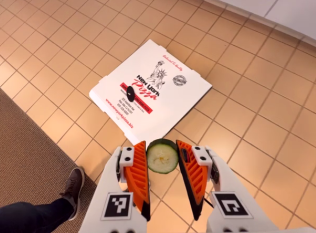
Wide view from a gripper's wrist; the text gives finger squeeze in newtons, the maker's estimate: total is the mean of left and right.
{"total": 7.2, "left": 7.3, "right": 7.1}